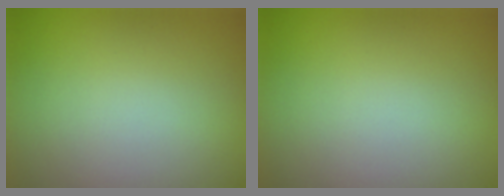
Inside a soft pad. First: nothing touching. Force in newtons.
{"total": 0.0}